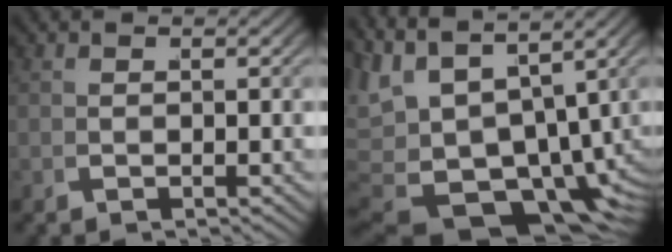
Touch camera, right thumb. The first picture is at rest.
{"total": 14.5, "force": [-1.2, 9.5, 10.9], "torque": [-0.216, -0.043, 0.009]}